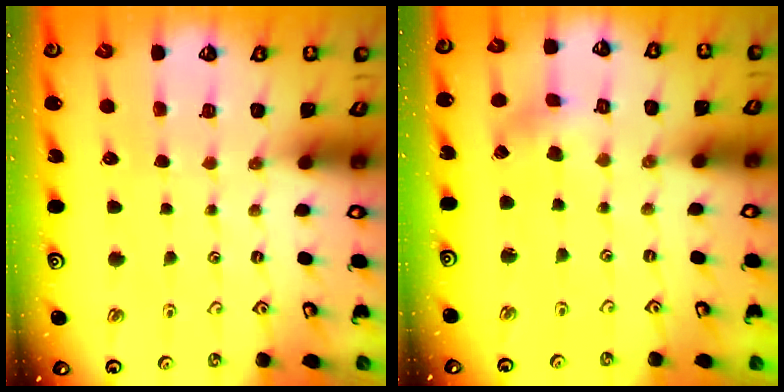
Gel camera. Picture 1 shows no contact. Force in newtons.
{"total": 1.4, "press": 1.4, "slide": 0.2}